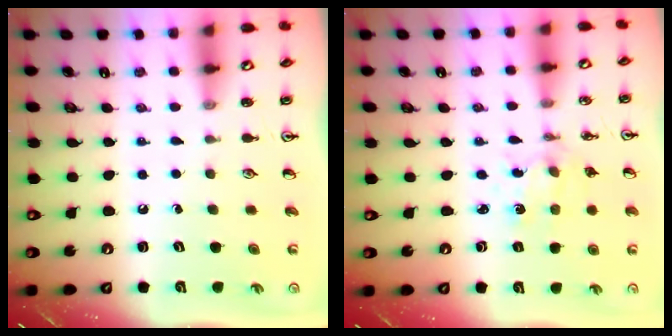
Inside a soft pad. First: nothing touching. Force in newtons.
{"total": 2.1, "press": 2.1, "slide": 0.3}